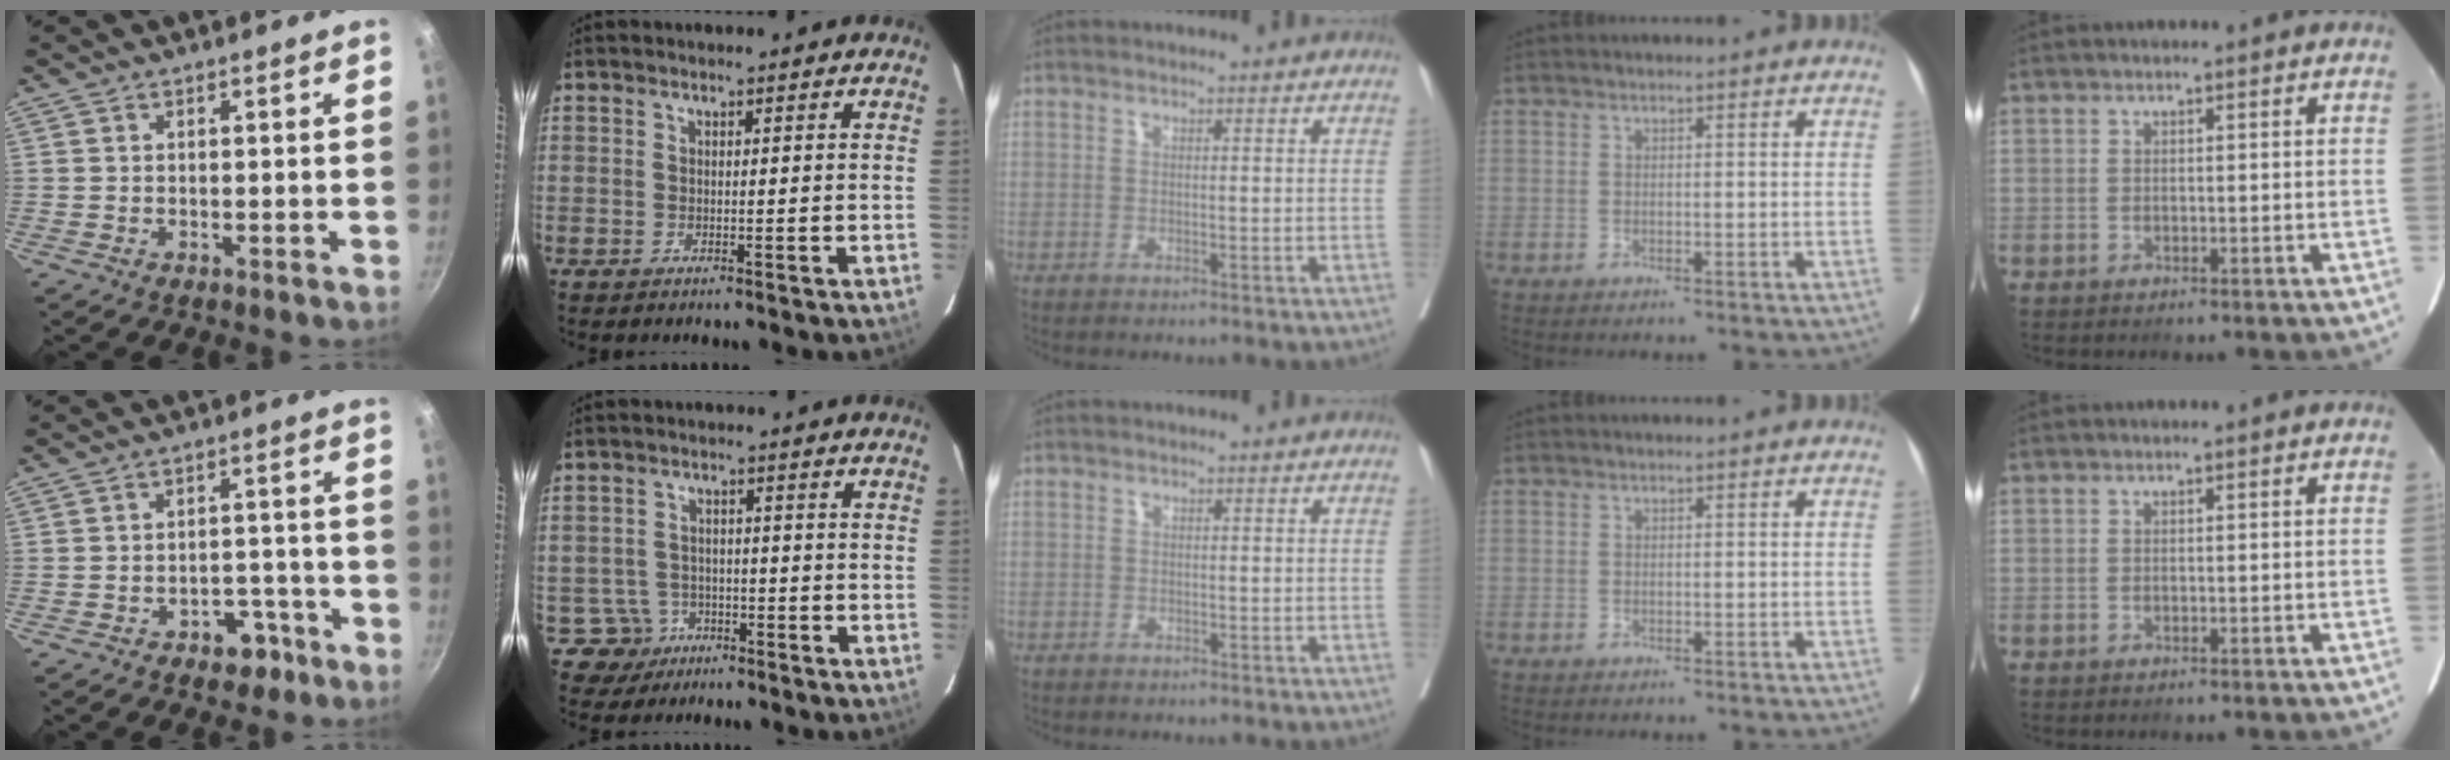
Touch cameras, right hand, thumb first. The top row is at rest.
{"thumb": {"total": 6.0, "force": [-3.8, 3.7, 2.8], "torque": [-0.016, 0.038, -0.054]}, "index": {"total": 5.1, "force": [-2.2, 4.6, -0.5], "torque": [0.010, 0.012, -0.033]}}